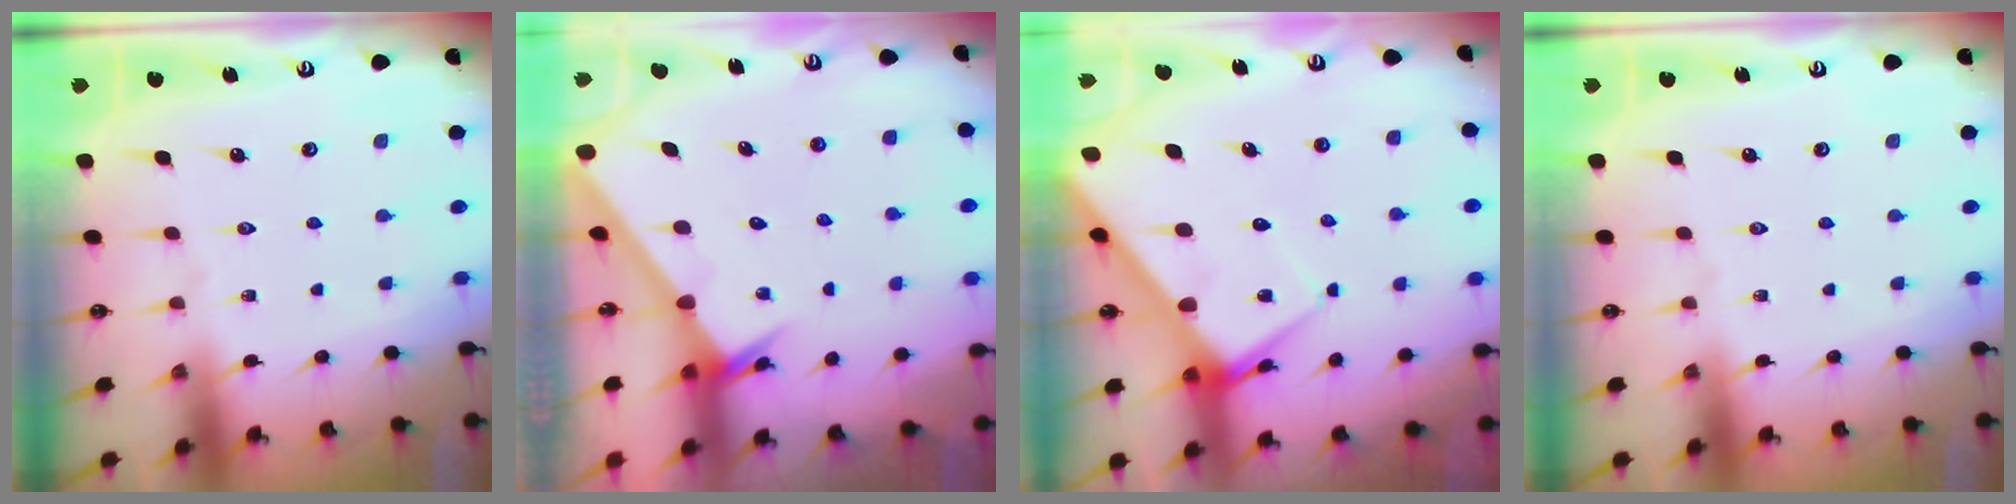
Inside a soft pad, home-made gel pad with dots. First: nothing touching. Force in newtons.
{"total": 2.3, "press": 2.3, "slide": 0.2}
{"total": 7.4, "press": 7.4, "slide": 0.7}
{"total": 0.0}